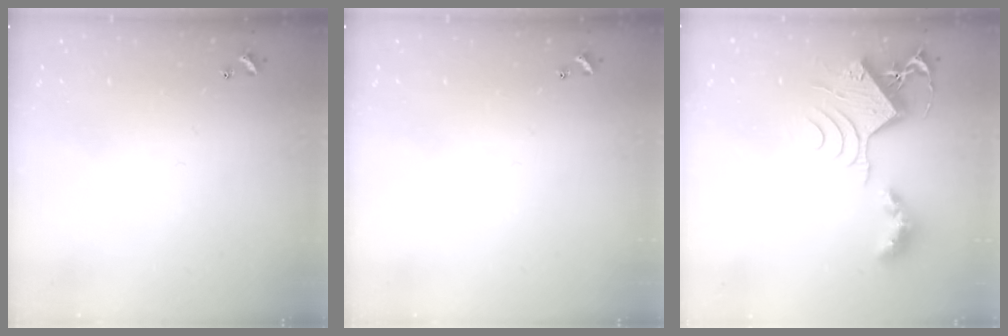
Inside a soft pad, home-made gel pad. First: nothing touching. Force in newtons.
{"total": 0.0}
{"total": 10.1, "press": 10.0, "slide": 1.5}